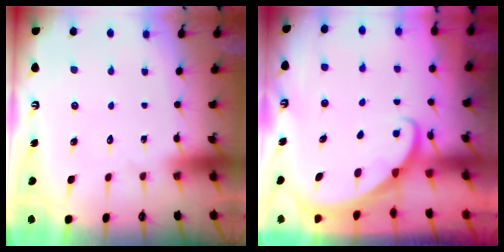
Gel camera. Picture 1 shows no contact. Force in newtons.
{"total": 1.8, "press": 1.8, "slide": 0.0}